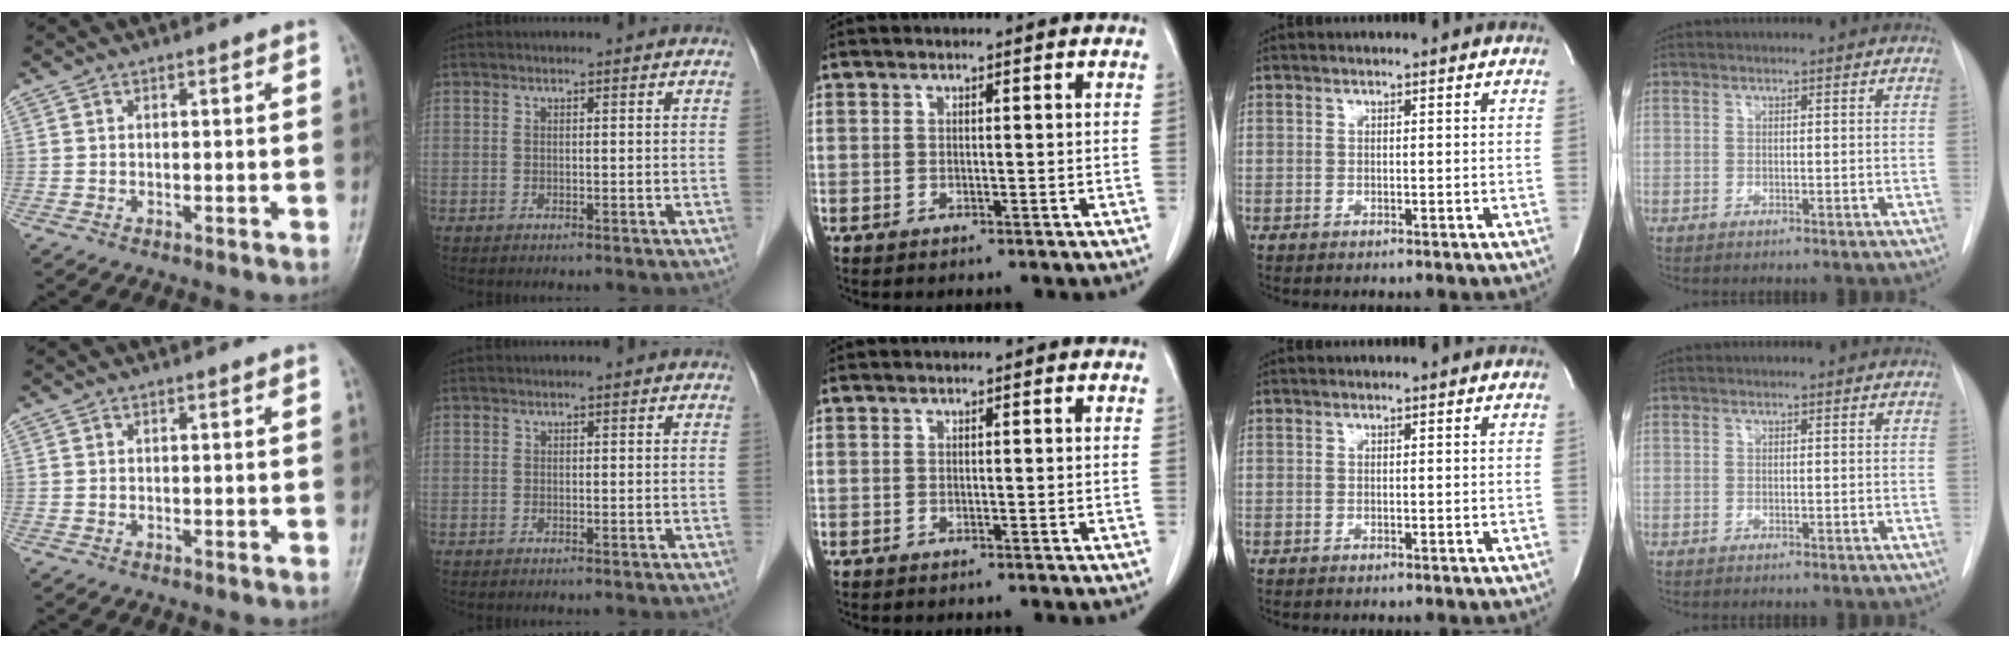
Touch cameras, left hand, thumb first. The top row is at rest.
{}